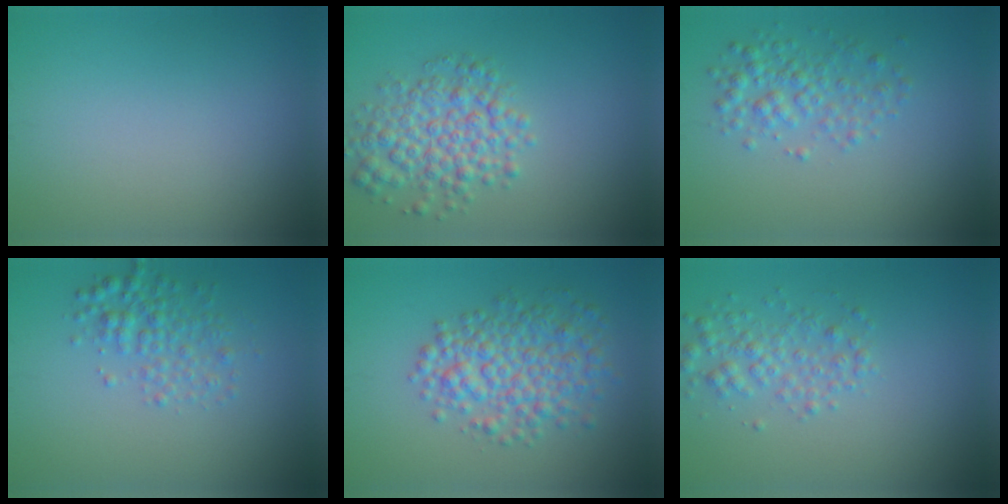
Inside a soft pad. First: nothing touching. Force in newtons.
{"total": 4.9, "press": 4.9, "slide": 0.1}
{"total": 3.0, "press": 3.0, "slide": 0.1}
{"total": 2.8, "press": 2.8, "slide": 0.1}
{"total": 5.6, "press": 5.6, "slide": 0.1}
{"total": 2.6, "press": 2.6, "slide": 0.0}